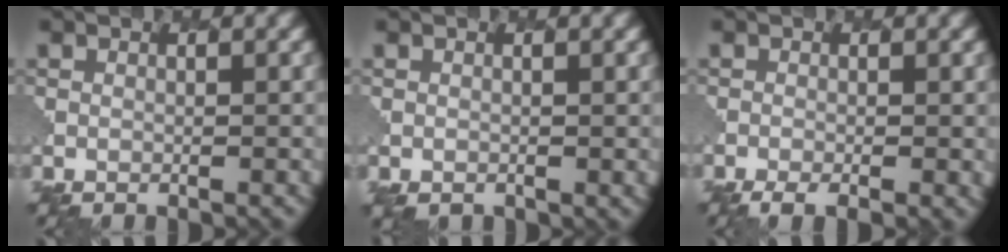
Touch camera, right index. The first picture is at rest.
{"total": 1.5, "force": [-0.4, 1.3, 0.7], "torque": [-0.015, -0.009, -0.003]}
{"total": 3.4, "force": [-1.6, 1.2, 2.7], "torque": [-0.042, -0.005, -0.019]}